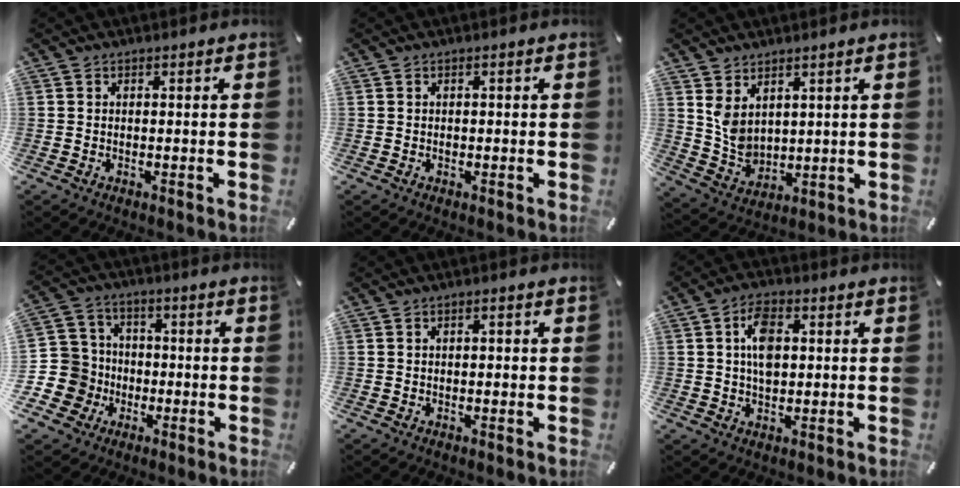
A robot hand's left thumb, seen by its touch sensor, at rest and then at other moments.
{"total": 0.8, "force": [-0.1, 0.5, 0.6], "torque": [-0.013, 0.002, -0.003]}
{"total": 6.3, "force": [3.0, 4.8, 2.7], "torque": [-0.075, -0.024, 0.056]}
{"total": 10.7, "force": [-3.3, 10.1, 1.2], "torque": [-0.049, 0.030, -0.059]}
{"total": 1.5, "force": [-0.1, 0.7, 1.3], "torque": [-0.024, 0.004, -0.003]}
{"total": 7.1, "force": [1.3, 4.3, 5.6], "torque": [-0.089, 0.004, 0.019]}